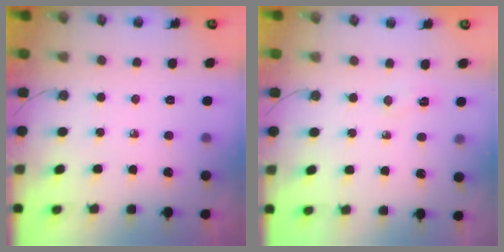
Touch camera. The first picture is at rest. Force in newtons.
{"total": 4.7, "press": 3.1, "slide": 3.5}